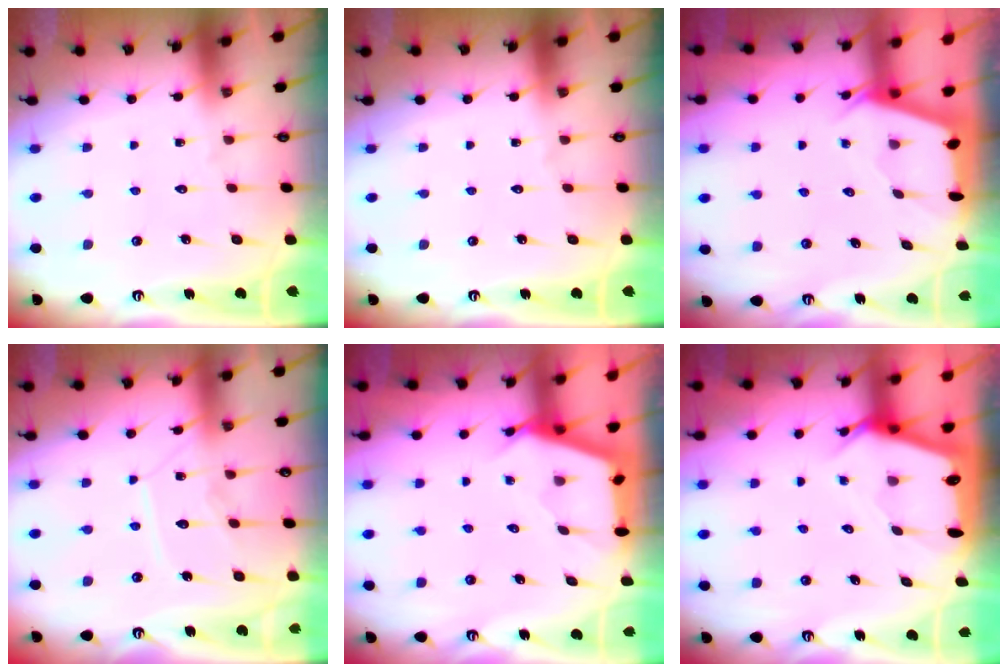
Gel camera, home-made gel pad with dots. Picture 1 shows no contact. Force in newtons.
{"total": 0.0}
{"total": 2.2, "press": 2.2, "slide": 0.3}
{"total": 9.8, "press": 9.8, "slide": 0.8}
{"total": 2.7, "press": 2.7, "slide": 0.3}
{"total": 3.1, "press": 3.1, "slide": 0.2}